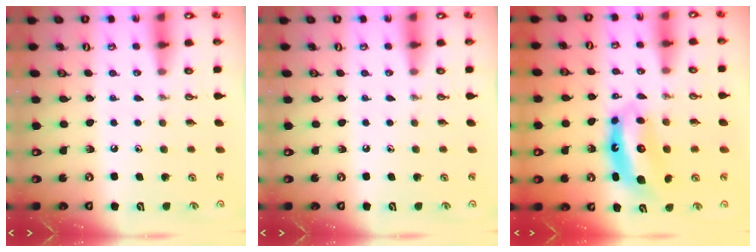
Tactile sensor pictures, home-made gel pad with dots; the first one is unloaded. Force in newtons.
{"total": 0.0}
{"total": 8.7, "press": 8.6, "slide": 1.3}